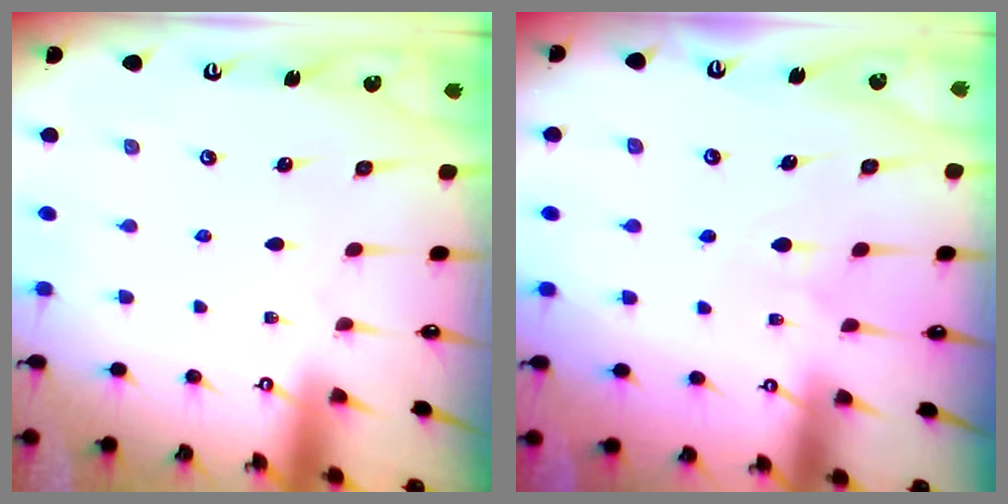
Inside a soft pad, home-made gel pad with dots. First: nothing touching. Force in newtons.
{"total": 6.3, "press": 6.2, "slide": 0.7}